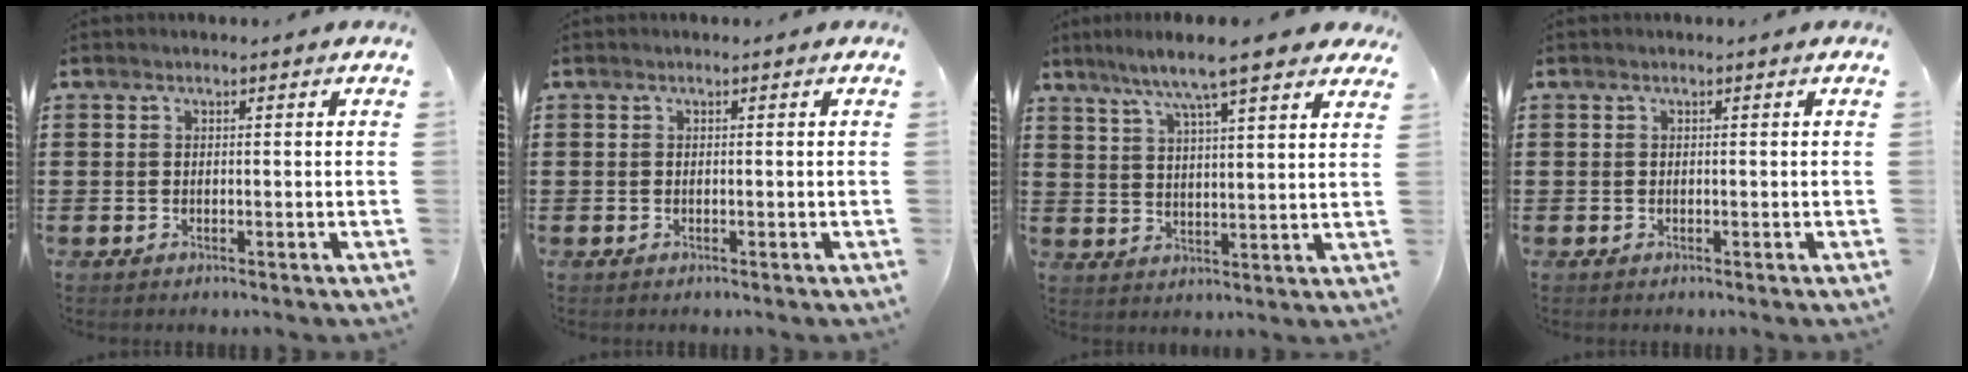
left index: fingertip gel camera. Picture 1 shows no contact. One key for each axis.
{"total": 0.0}
{"total": 8.5, "fx": 6.8, "fy": 0.5, "fz": 5.0, "tx": -0.120, "ty": -0.019, "tz": 0.117}
{"total": 0.0}